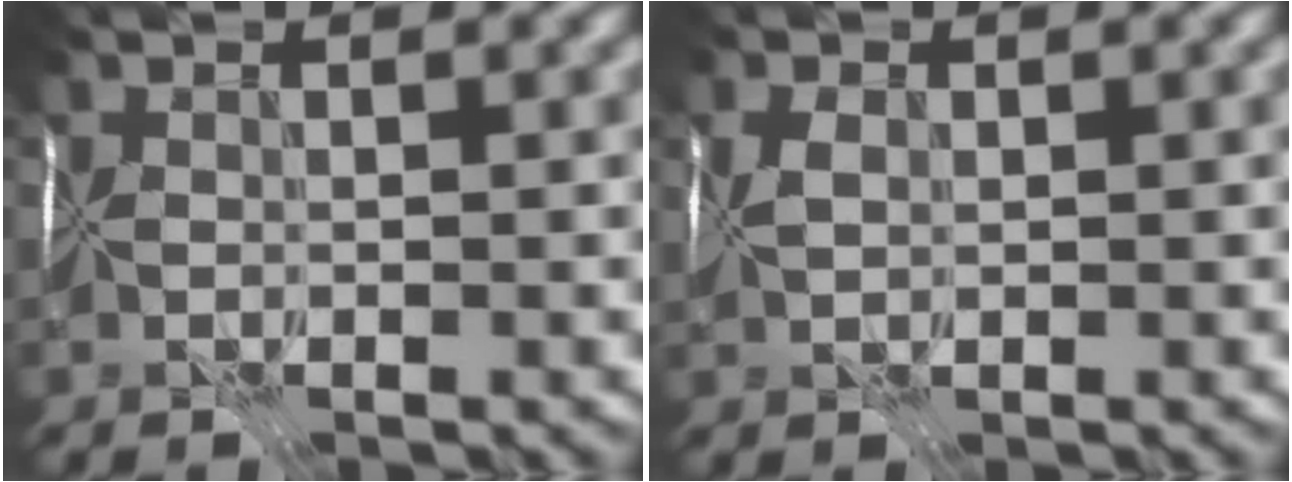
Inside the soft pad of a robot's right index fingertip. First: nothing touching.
{"total": 0.7, "force": [0.5, 0.0, 0.5], "torque": [-0.008, 0.002, 0.009]}